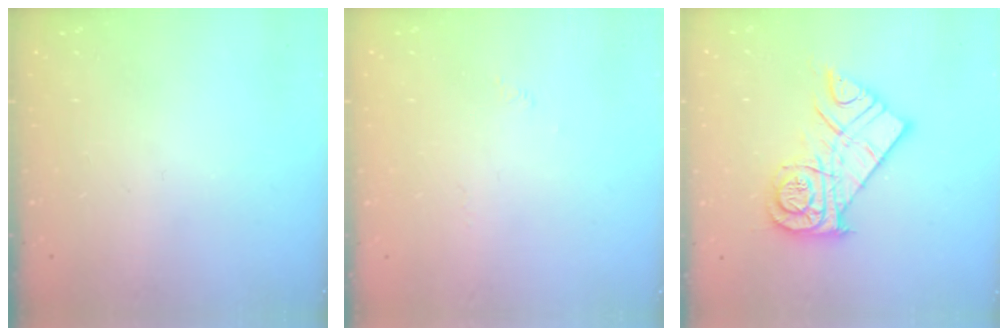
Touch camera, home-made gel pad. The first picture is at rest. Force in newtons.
{"total": 1.7, "press": 1.6, "slide": 0.4}
{"total": 16.2, "press": 16.1, "slide": 1.6}